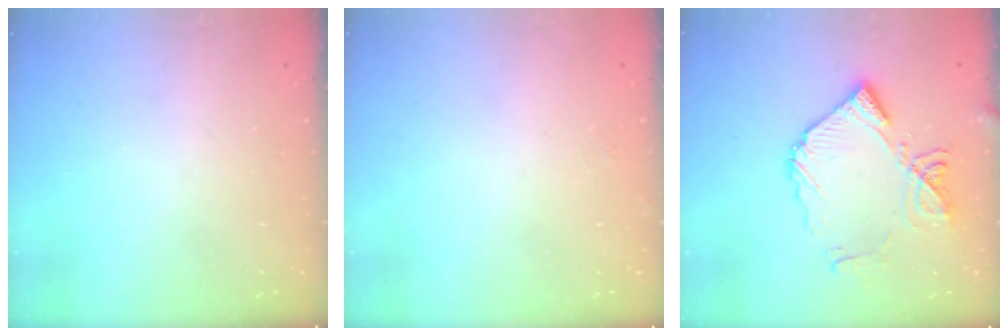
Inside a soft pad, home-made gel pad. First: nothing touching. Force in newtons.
{"total": 2.3, "press": 2.3, "slide": 0.2}
{"total": 15.1, "press": 14.9, "slide": 1.9}